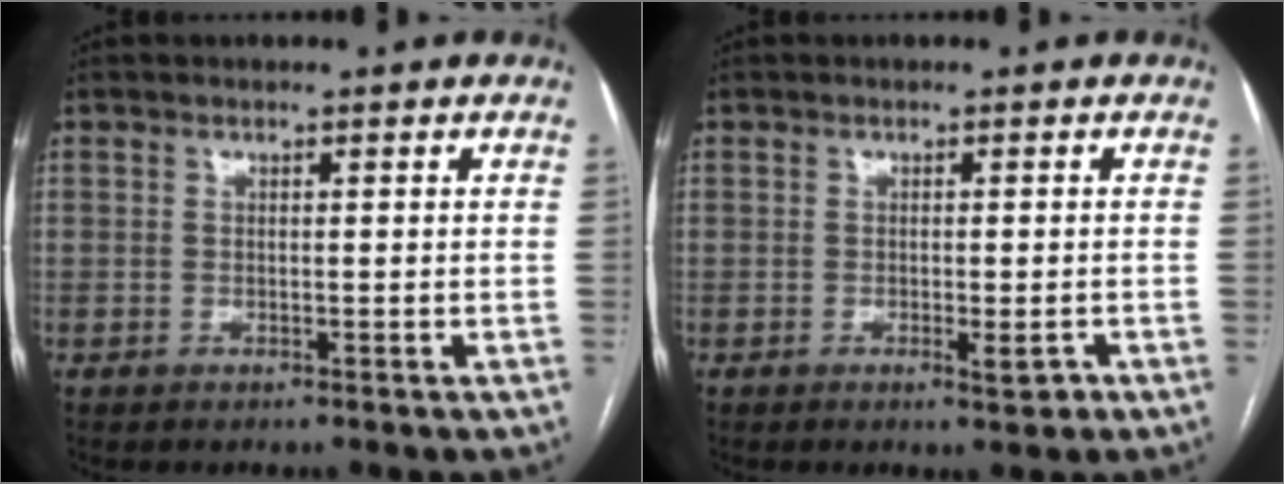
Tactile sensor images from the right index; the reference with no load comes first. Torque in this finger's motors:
{"motor_torque": [-1.01, 0.70, -0.20, -0.10]}